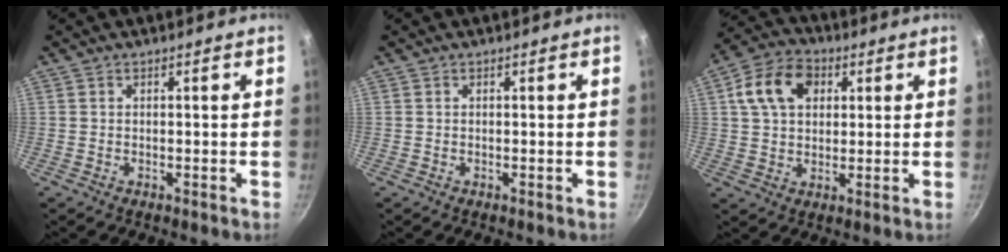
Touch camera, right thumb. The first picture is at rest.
{"total": 0.0}
{"total": 11.4, "force": [3.4, 8.0, 7.3], "torque": [-0.115, 0.010, 0.053]}